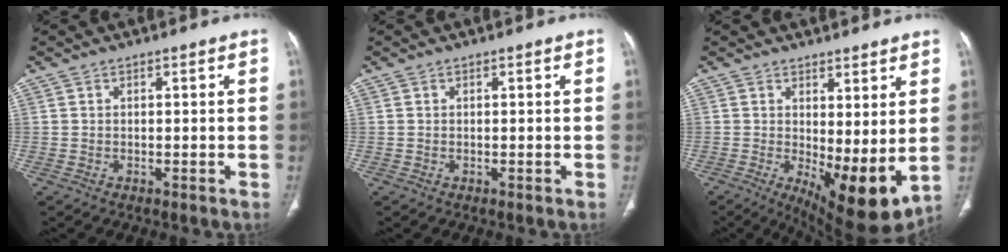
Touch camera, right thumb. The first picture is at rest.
{"total": 0.0}
{"total": 12.1, "force": [0.1, 4.6, 11.2], "torque": [-0.164, -0.026, 0.020]}